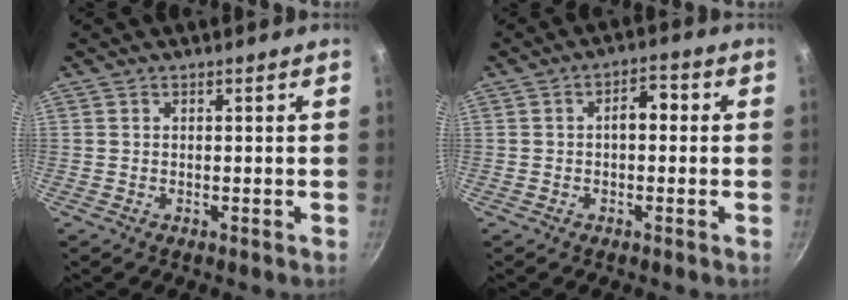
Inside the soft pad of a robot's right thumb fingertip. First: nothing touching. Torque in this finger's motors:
{"motor_torque": [-0.04, 0.93, 0.49, 0.29, 0.01]}